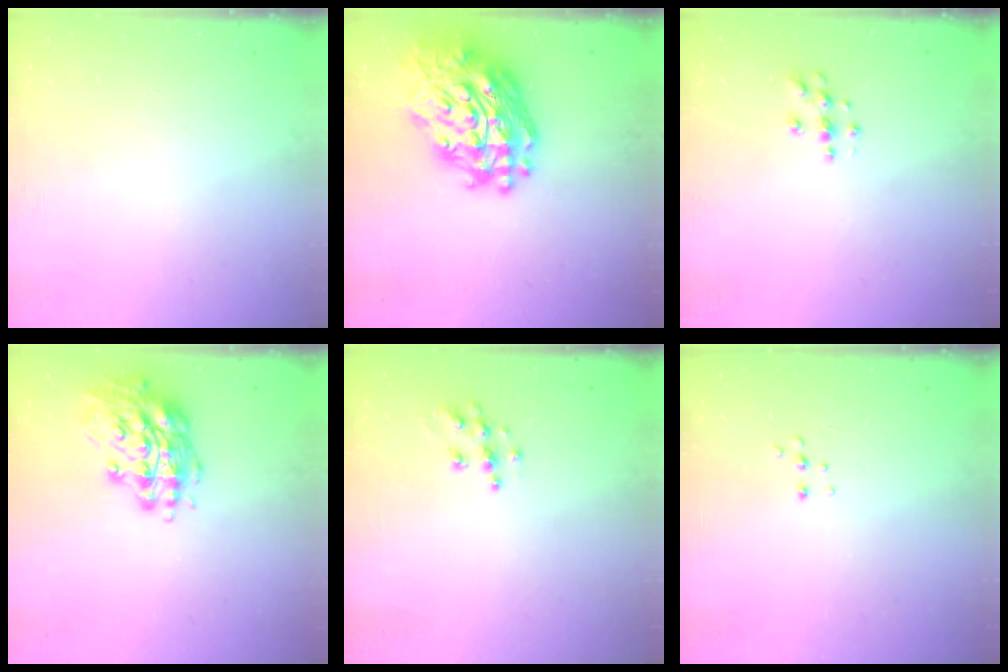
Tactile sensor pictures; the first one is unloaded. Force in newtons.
{"total": 24.3, "press": 24.2, "slide": 2.6}
{"total": 3.8, "press": 3.8, "slide": 0.4}
{"total": 15.0, "press": 14.7, "slide": 2.6}
{"total": 7.4, "press": 7.4, "slide": 0.2}
{"total": 4.0, "press": 3.9, "slide": 0.8}